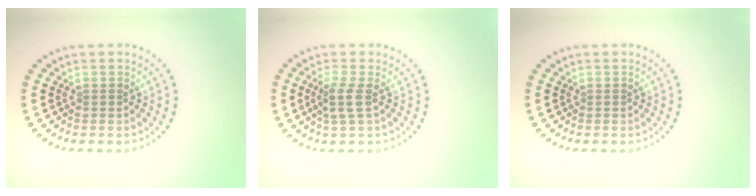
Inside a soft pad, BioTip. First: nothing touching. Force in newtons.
{"total": 2.0, "press": 1.7, "slide": 1.1}
{"total": 0.0}